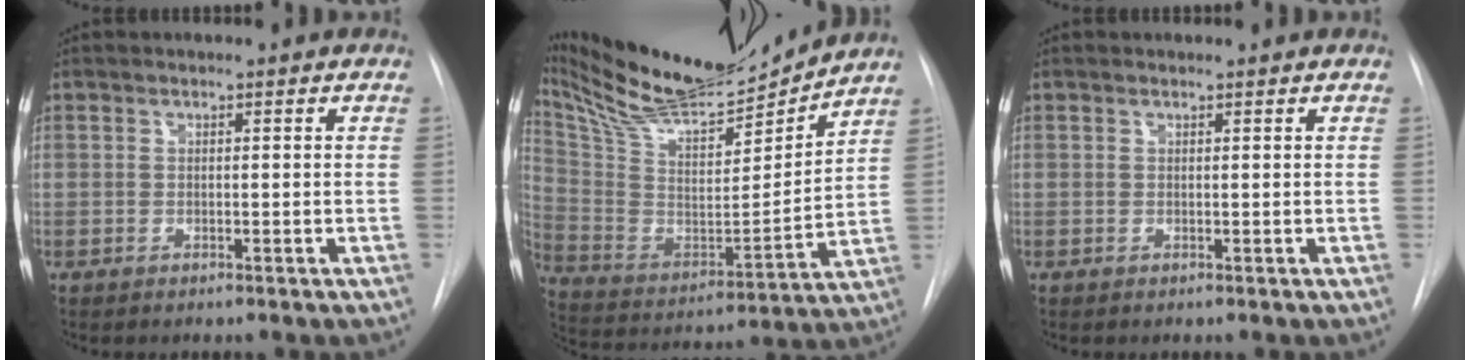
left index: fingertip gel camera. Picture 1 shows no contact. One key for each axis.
{"total": 20.8, "fx": 18.9, "fy": 2.3, "fz": 8.3, "tx": -0.166, "ty": -0.018, "tz": 0.322}
{"total": 0.0}